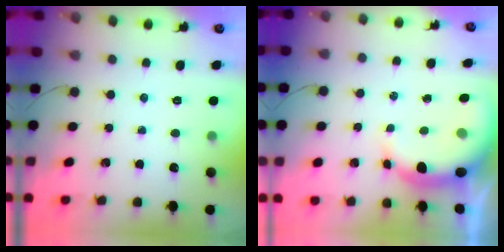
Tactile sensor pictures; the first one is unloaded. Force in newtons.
{"total": 7.7, "press": 7.5, "slide": 1.7}